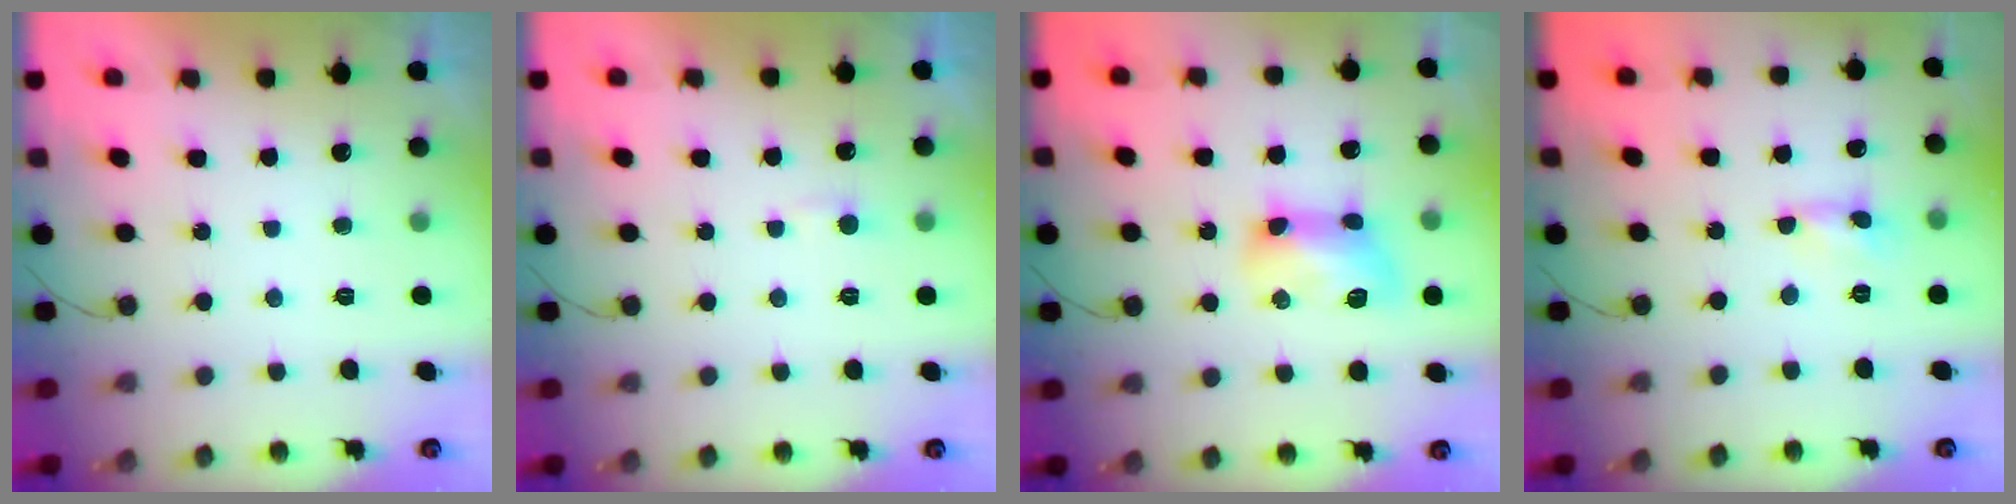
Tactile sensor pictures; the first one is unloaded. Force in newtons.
{"total": 2.7, "press": 2.7, "slide": 0.4}
{"total": 10.5, "press": 10.4, "slide": 0.9}
{"total": 0.0}